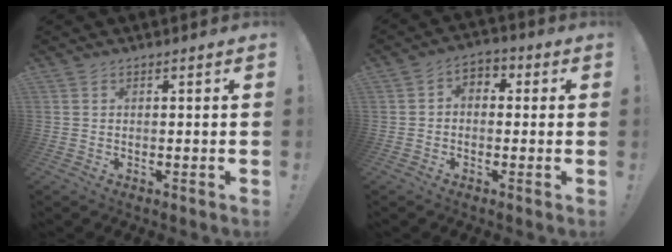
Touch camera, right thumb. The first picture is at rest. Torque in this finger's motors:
{"motor_torque": [0.16, -0.06, -0.14, 0.18, 0.03]}